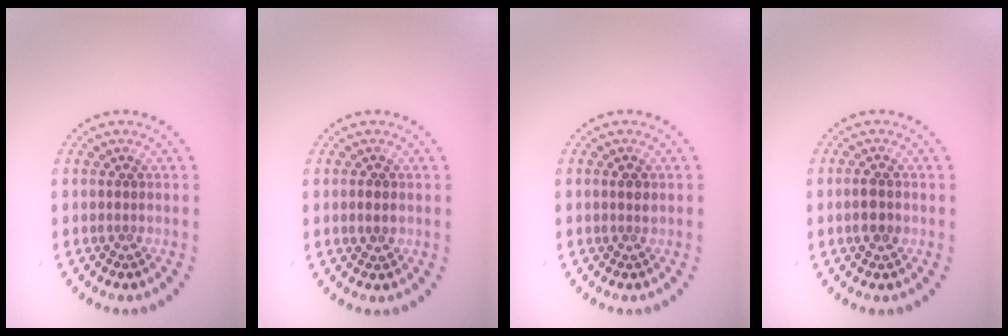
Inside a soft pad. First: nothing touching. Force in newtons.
{"total": 0.8, "press": 0.8, "slide": 0.2}
{"total": 0.9, "press": 0.8, "slide": 0.5}
{"total": 1.7, "press": 1.7, "slide": 0.2}